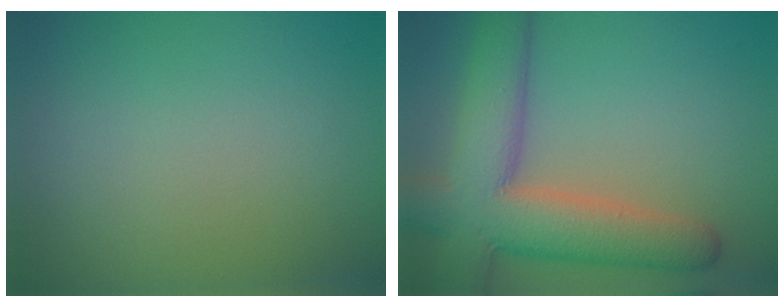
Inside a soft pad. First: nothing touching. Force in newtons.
{"total": 9.7, "press": 9.7, "slide": 0.6}